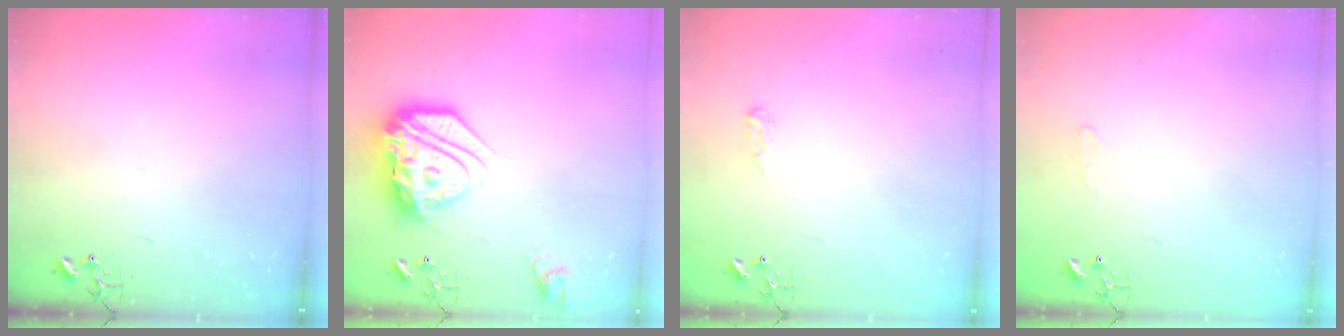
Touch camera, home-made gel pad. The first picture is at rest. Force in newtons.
{"total": 22.8, "press": 22.7, "slide": 2.0}
{"total": 6.3, "press": 6.3, "slide": 0.8}
{"total": 5.9, "press": 5.8, "slide": 0.7}